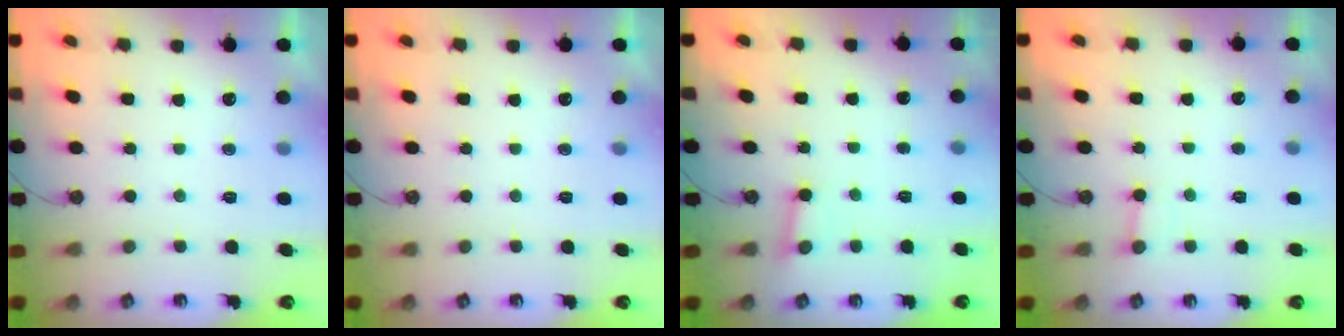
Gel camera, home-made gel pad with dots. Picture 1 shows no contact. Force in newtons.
{"total": 0.0}
{"total": 2.5, "press": 2.5, "slide": 0.4}
{"total": 2.6, "press": 2.6, "slide": 0.2}